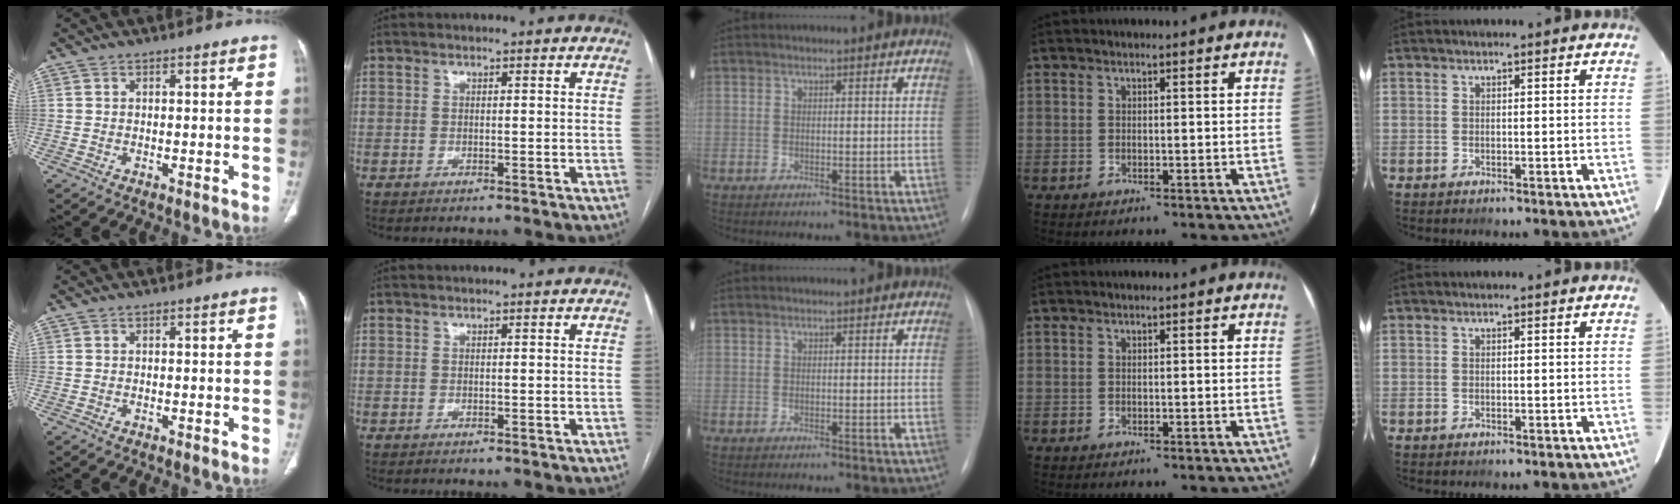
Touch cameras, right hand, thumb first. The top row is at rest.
{}